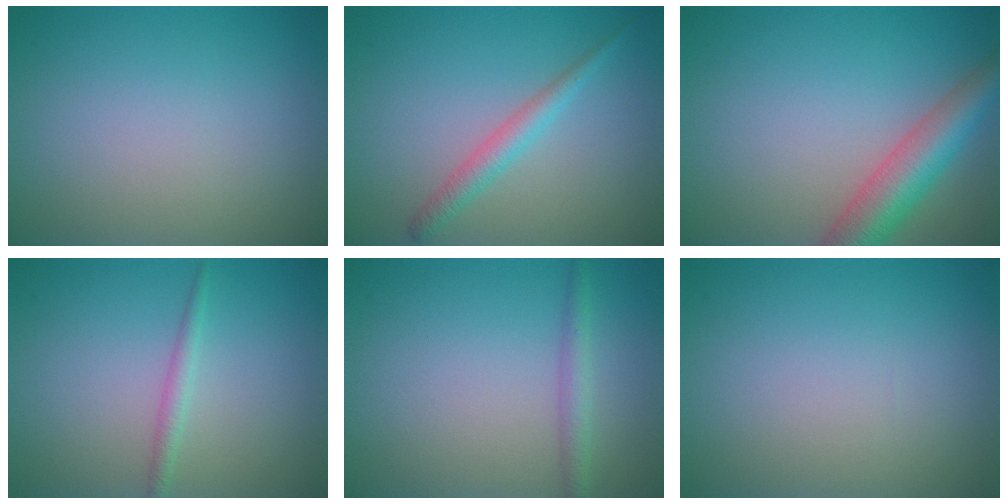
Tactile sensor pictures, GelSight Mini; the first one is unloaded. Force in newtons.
{"total": 2.1, "press": 2.1, "slide": 0.1}
{"total": 5.7, "press": 5.7, "slide": 0.2}
{"total": 1.3, "press": 1.3, "slide": 0.0}
{"total": 1.8, "press": 1.8, "slide": 0.1}
{"total": 0.0}